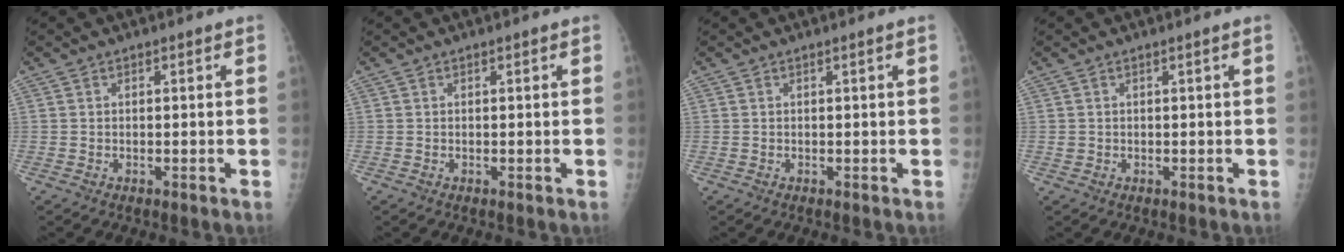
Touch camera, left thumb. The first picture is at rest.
{"total": 0.0}
{"total": 0.0}
{"total": 0.6, "force": [0.2, 0.2, 0.5], "torque": [-0.011, 0.002, 0.007]}